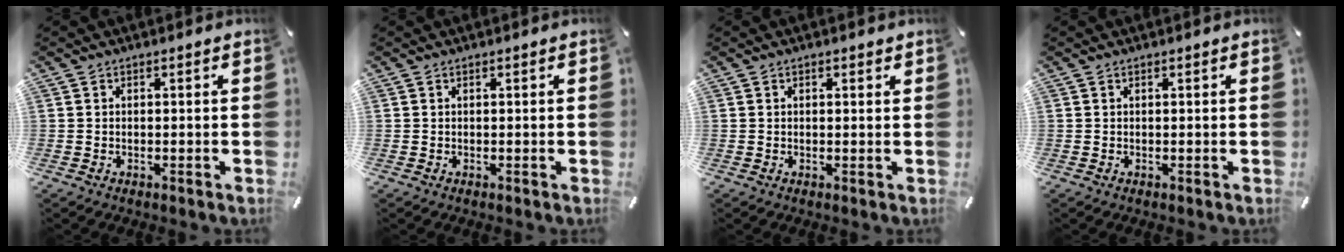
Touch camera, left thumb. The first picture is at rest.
{"total": 0.0}
{"total": 0.7, "force": [0.4, 0.4, 0.4], "torque": [-0.009, 0.001, 0.007]}
{"total": 0.0}